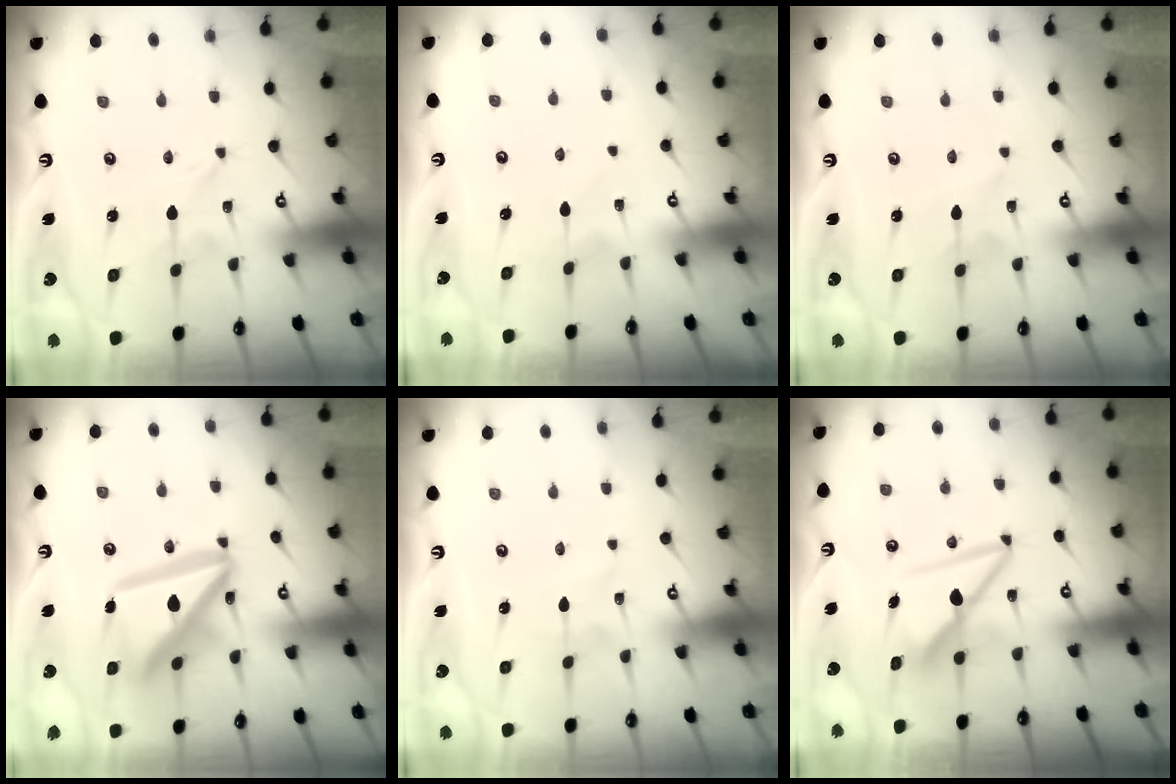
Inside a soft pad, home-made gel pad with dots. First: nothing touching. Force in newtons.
{"total": 3.0, "press": 3.0, "slide": 0.3}
{"total": 1.1, "press": 1.1, "slide": 0.2}
{"total": 18.4, "press": 18.2, "slide": 2.2}
{"total": 2.0, "press": 2.0, "slide": 0.2}
{"total": 8.5, "press": 8.5, "slide": 0.5}